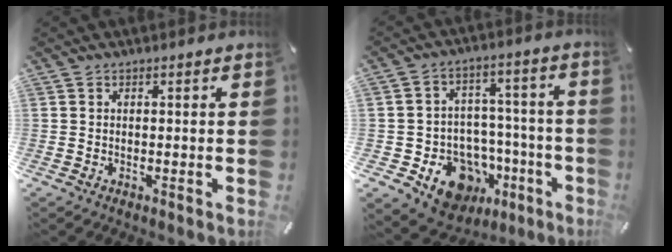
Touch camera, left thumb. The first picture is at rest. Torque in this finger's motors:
{"motor_torque": [1.87, 2.23, 0.21, 0.07, 0.28]}